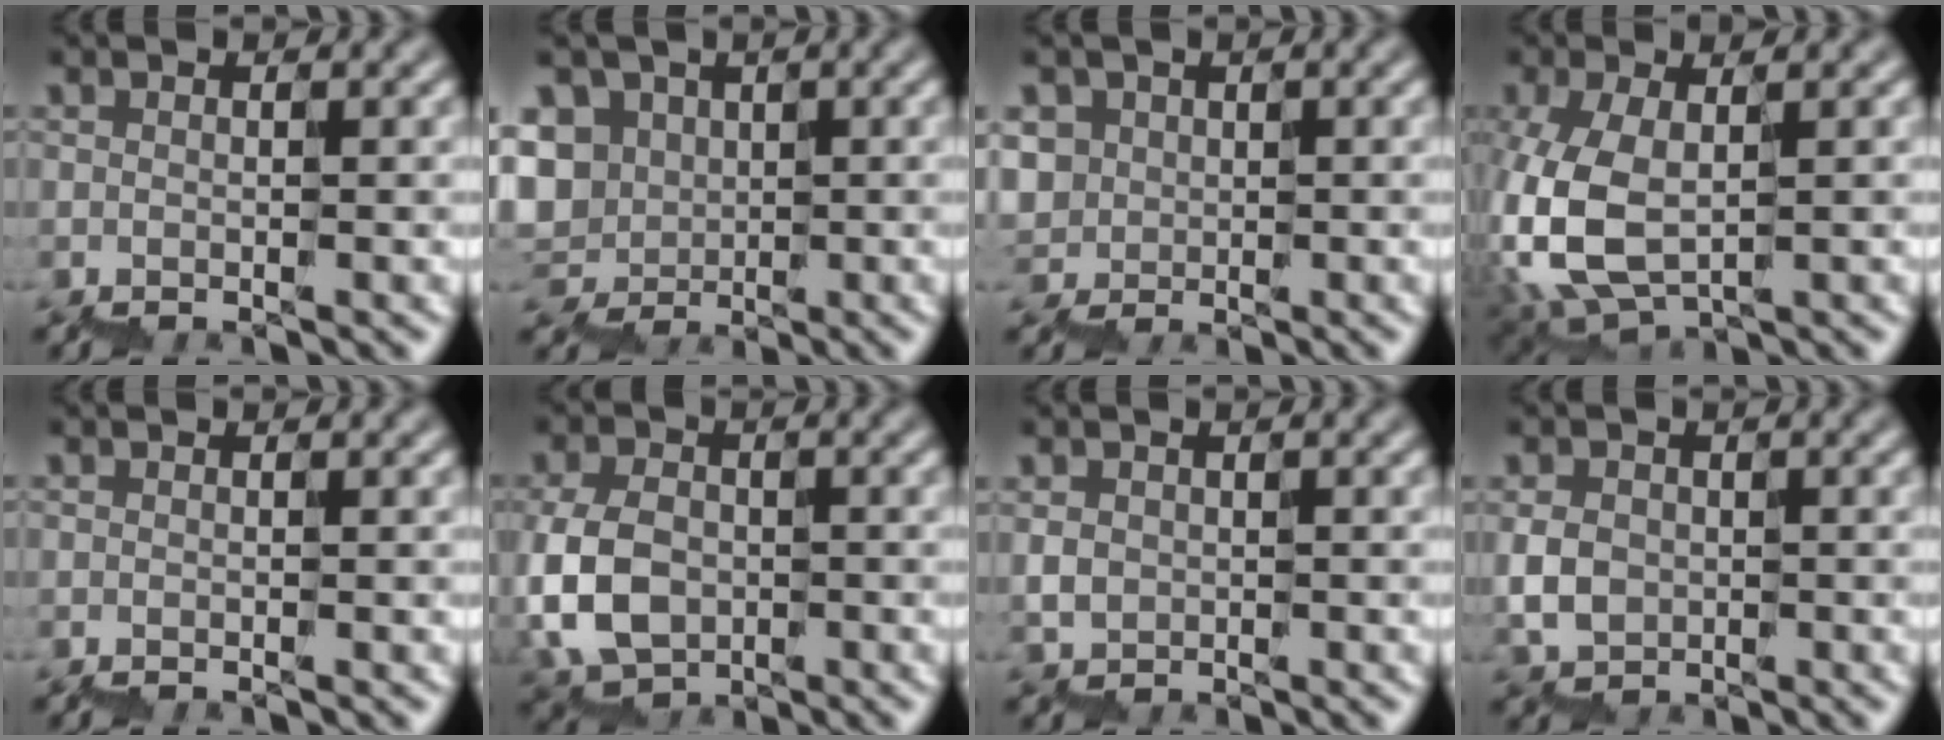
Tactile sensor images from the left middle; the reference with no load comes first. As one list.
[{"total": 5.8, "force": [2.1, 5.3, 1.4], "torque": [-0.048, 0.029, 0.012]}, {"total": 2.8, "force": [0.3, 2.7, -0.7], "torque": [0.014, 0.024, 0.010]}, {"total": 5.6, "force": [0.2, 3.3, 4.5], "torque": [-0.139, 0.001, 0.004]}, {"total": 0.0}, {"total": 4.5, "force": [-0.3, 3.7, 2.6], "torque": [-0.082, 0.007, -0.011]}, {"total": 0.7, "force": [-0.2, 0.7, -0.2], "torque": [-0.008, 0.009, -0.001]}, {"total": 1.4, "force": [0.4, 1.4, 0.1], "torque": [-0.017, 0.010, 0.005]}]